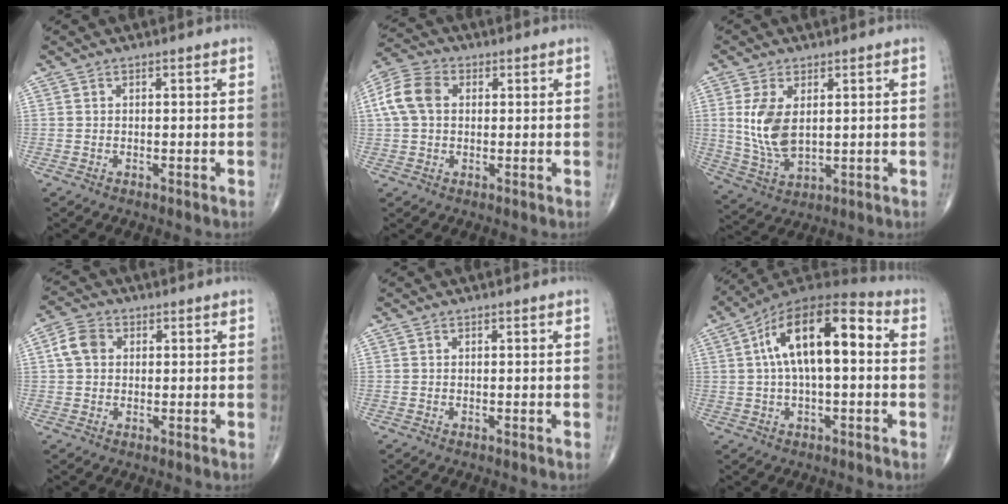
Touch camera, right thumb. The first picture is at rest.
{"total": 8.3, "force": [1.4, 6.0, 5.6], "torque": [-0.118, 0.022, 0.021]}
{"total": 9.5, "force": [1.6, 5.3, 7.7], "torque": [-0.155, -0.014, 0.044]}
{"total": 5.1, "force": [1.0, 4.0, 3.0], "torque": [-0.052, 0.010, 0.013]}
{"total": 0.0}
{"total": 16.5, "force": [2.5, 7.2, 14.6], "torque": [-0.240, 0.044, 0.032]}